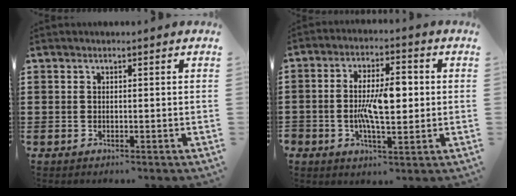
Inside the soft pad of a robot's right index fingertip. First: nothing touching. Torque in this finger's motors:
{"motor_torque": [2.14, 0.00, 1.05, 0.21]}